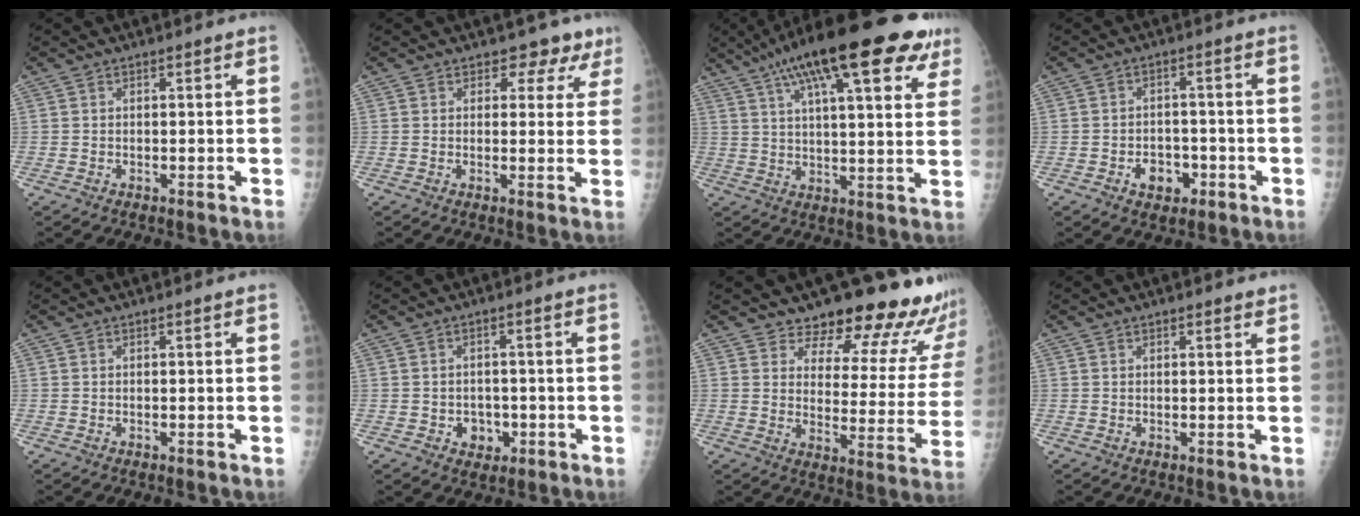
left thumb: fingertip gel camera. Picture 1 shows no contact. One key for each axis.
{"total": 5.4, "fx": 4.1, "fy": 3.4, "fz": 0.9, "tx": 0.024, "ty": -0.022, "tz": 0.036}
{"total": 24.7, "fx": 14.1, "fy": 7.5, "fz": 18.9, "tx": -0.275, "ty": 0.006, "tz": 0.200}
{"total": 5.4, "fx": -2.3, "fy": 4.0, "fz": 2.8, "tx": -0.019, "ty": 0.017, "tz": -0.031}
{"total": 0.0}
{"total": 3.7, "fx": -1.2, "fy": 3.1, "fz": 1.6, "tx": -0.002, "ty": 0.007, "tz": -0.012}
{"total": 19.8, "fx": 18.3, "fy": 5.7, "fz": 4.9, "tx": -0.007, "ty": -0.156, "tz": 0.214}
{"total": 1.1, "fx": 1.0, "fy": 0.4, "fz": 0.5, "tx": -0.002, "ty": -0.004, "tz": 0.011}